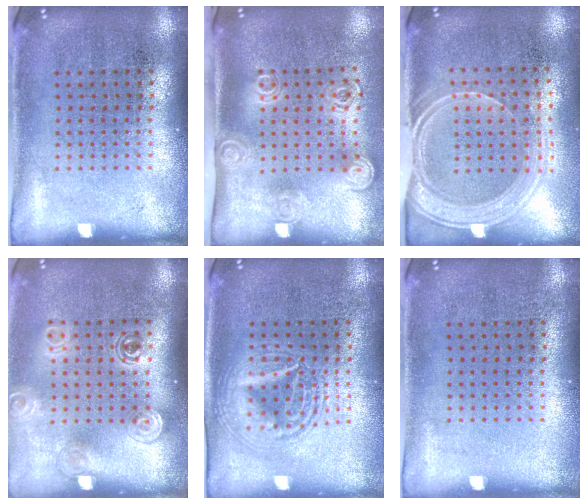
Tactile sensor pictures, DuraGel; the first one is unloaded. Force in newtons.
{"total": 2.0, "press": 1.4, "slide": 1.4}
{"total": 1.9, "press": 1.7, "slide": 0.9}
{"total": 1.5, "press": 1.3, "slide": 0.9}
{"total": 2.6, "press": 2.6, "slide": 0.3}
{"total": 0.0}